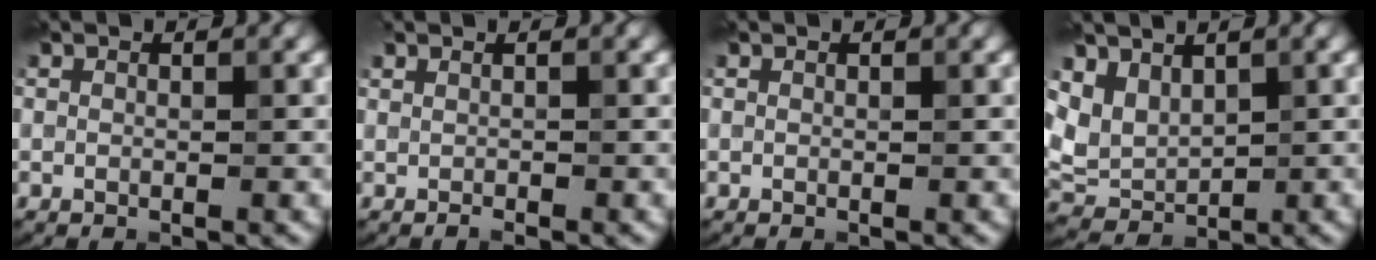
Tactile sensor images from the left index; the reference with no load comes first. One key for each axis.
{"total": 0.8, "fx": 0.0, "fy": 0.2, "fz": 0.7, "tx": -0.012, "ty": 0.002, "tz": -0.001}
{"total": 0.0}
{"total": 3.2, "fx": 1.7, "fy": 2.2, "fz": 1.6, "tx": -0.035, "ty": -0.007, "tz": 0.037}